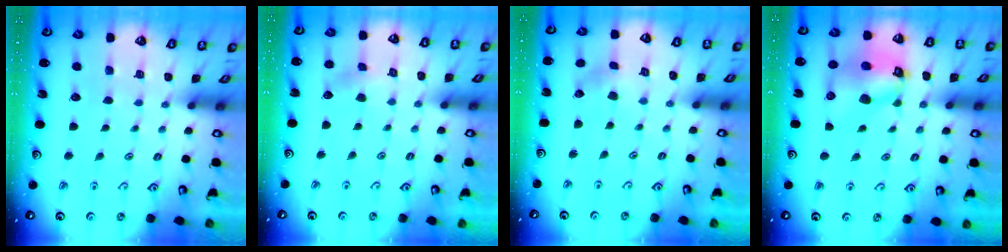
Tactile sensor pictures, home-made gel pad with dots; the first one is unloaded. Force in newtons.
{"total": 4.2, "press": 4.2, "slide": 0.4}
{"total": 2.0, "press": 2.0, "slide": 0.4}
{"total": 12.0, "press": 11.9, "slide": 1.6}